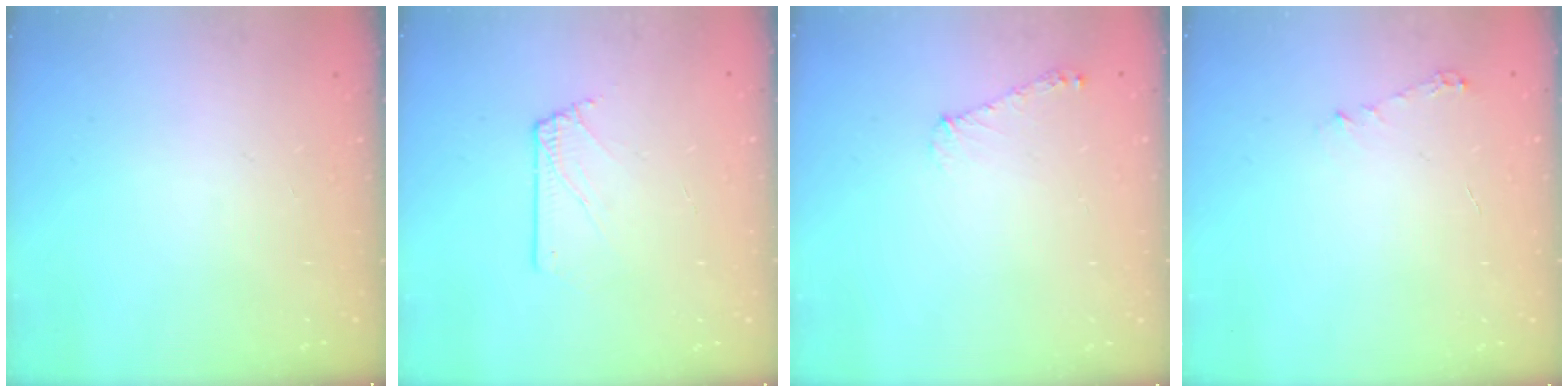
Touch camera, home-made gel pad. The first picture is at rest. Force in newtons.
{"total": 2.3, "press": 2.3, "slide": 0.3}
{"total": 4.4, "press": 4.3, "slide": 0.6}
{"total": 3.8, "press": 3.8, "slide": 0.5}